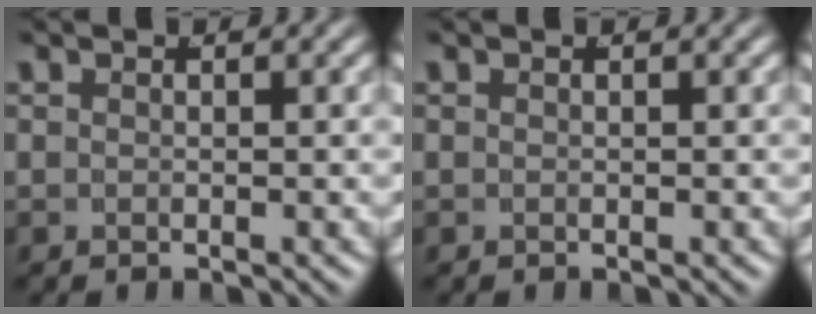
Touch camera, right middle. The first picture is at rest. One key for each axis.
{"total": 0.0}